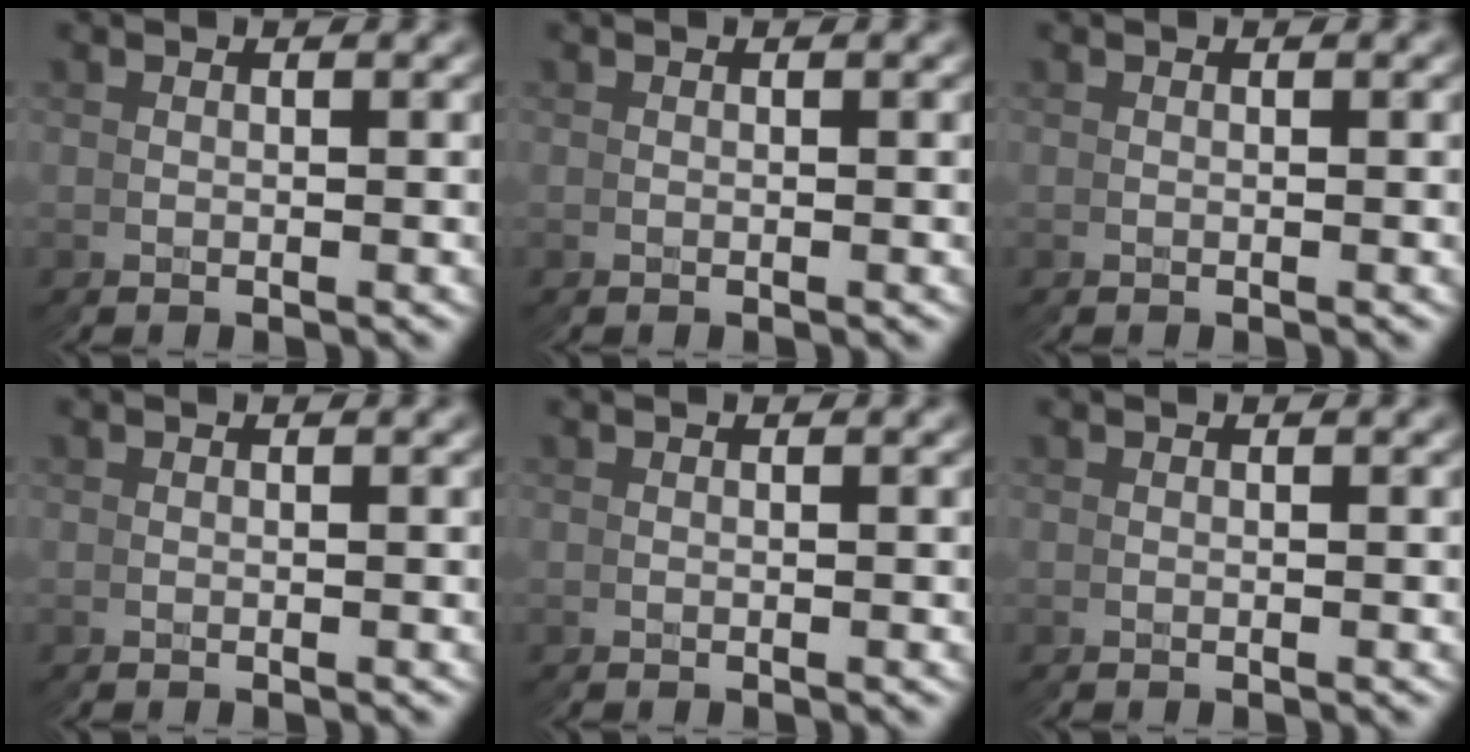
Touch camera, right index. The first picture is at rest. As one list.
[{"total": 0.0}, {"total": 0.0}, {"total": 0.0}, {"total": 0.0}, {"total": 0.0}]